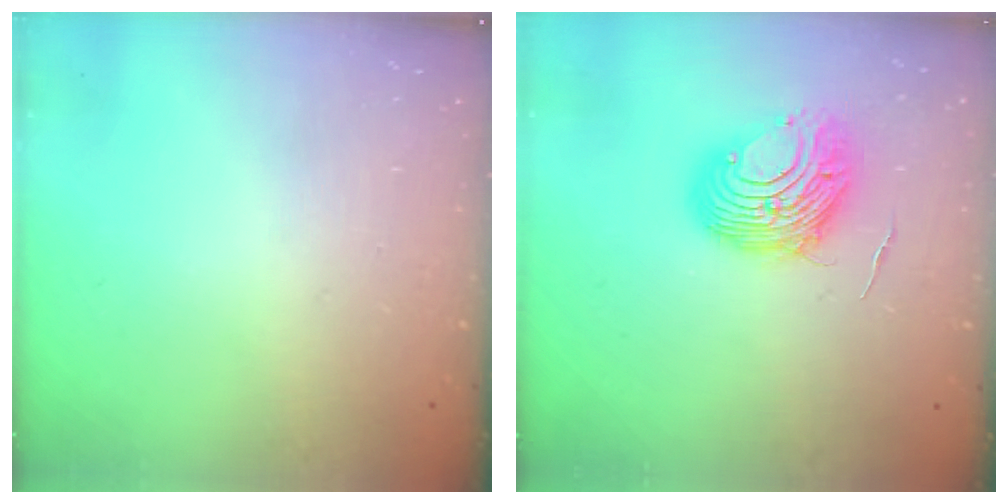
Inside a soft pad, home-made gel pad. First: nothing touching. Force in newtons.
{"total": 9.7, "press": 9.7, "slide": 0.8}